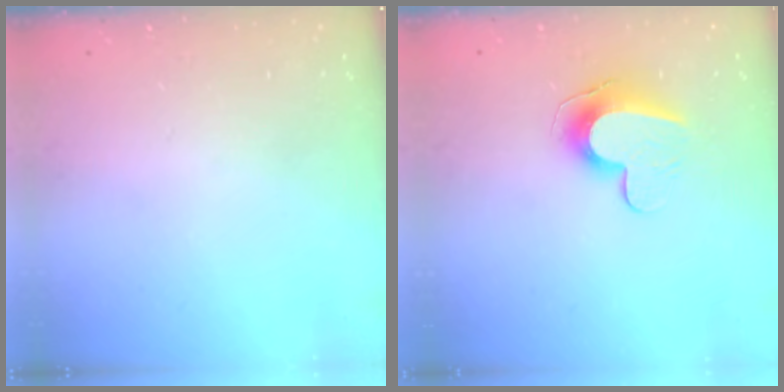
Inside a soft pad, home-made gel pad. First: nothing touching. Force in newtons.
{"total": 11.8, "press": 11.8, "slide": 0.6}